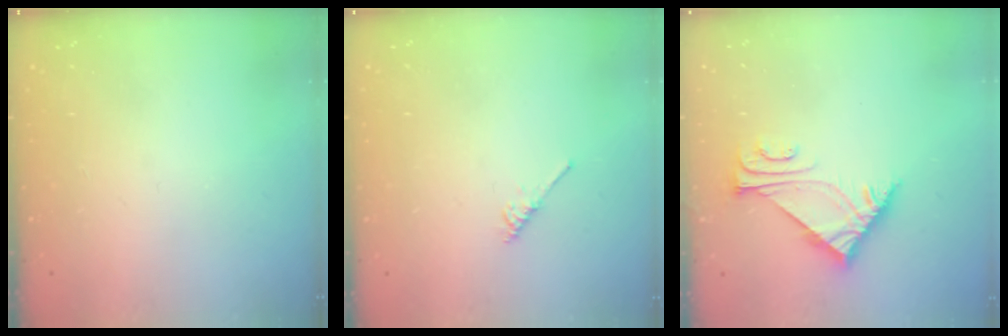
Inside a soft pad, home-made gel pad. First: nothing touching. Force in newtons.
{"total": 2.1, "press": 2.1, "slide": 0.4}
{"total": 5.5, "press": 5.5, "slide": 0.9}